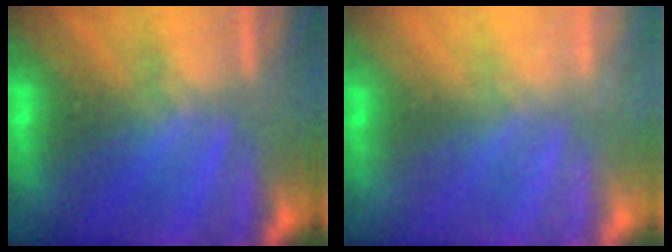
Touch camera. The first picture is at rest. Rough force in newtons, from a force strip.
{"total": 2.2}